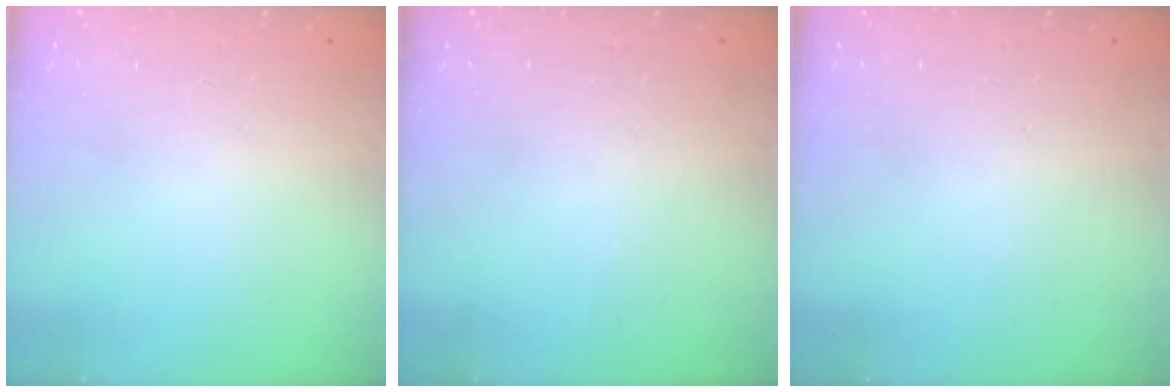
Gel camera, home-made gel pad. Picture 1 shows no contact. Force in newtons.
{"total": 0.0}
{"total": 0.0}